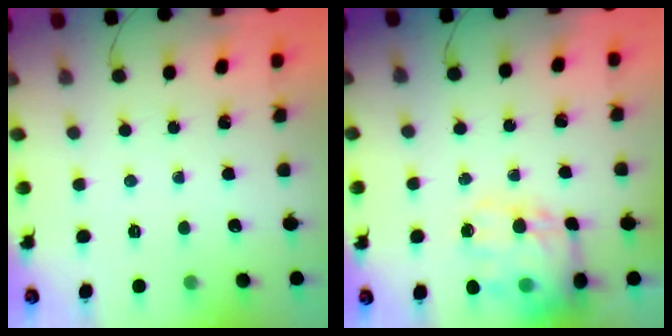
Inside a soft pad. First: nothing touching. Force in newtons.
{"total": 17.8, "press": 17.3, "slide": 4.0}